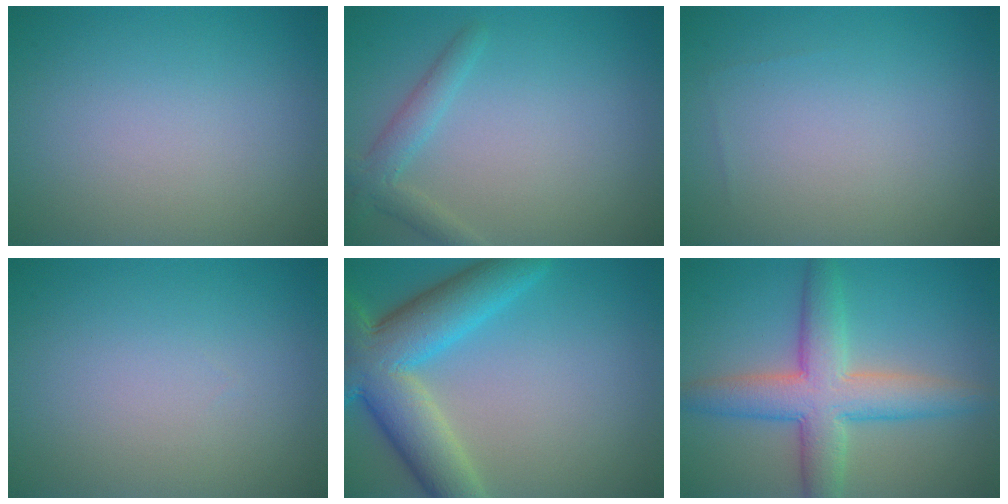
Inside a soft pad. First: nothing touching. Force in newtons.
{"total": 2.3, "press": 2.3, "slide": 0.1}
{"total": 0.0}
{"total": 0.0}
{"total": 9.4, "press": 9.4, "slide": 0.5}
{"total": 6.8, "press": 6.8, "slide": 0.1}